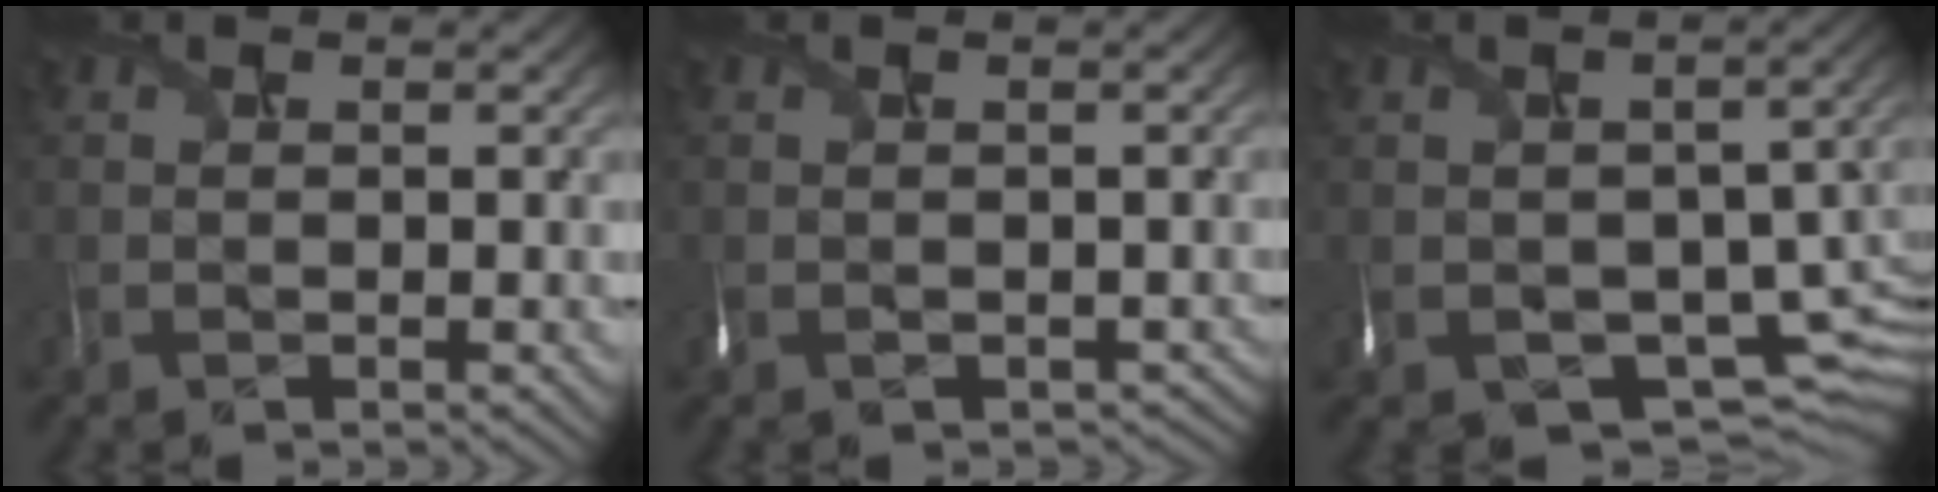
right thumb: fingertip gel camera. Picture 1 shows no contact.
{"total": 0.9, "force": [-0.5, 0.0, -0.8], "torque": [-0.001, -0.007, -0.003]}
{"total": 8.4, "force": [-3.2, 5.1, 5.9], "torque": [-0.108, -0.037, -0.034]}